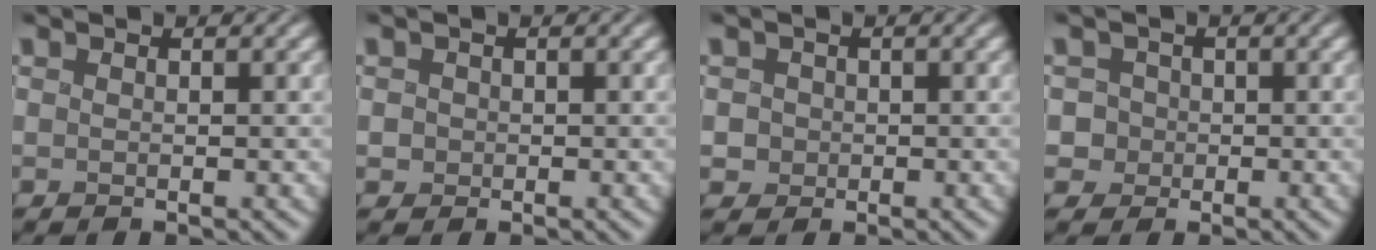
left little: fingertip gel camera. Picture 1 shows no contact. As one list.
[{"total": 0.9, "force": [-0.2, 0.9, 0.1], "torque": [0.001, -0.001, -0.001]}, {"total": 1.3, "force": [-0.3, 1.3, 0.2], "torque": [-0.006, -0.003, -0.001]}, {"total": 2.6, "force": [0.2, 2.5, 0.7], "torque": [-0.011, 0.012, 0.009]}]